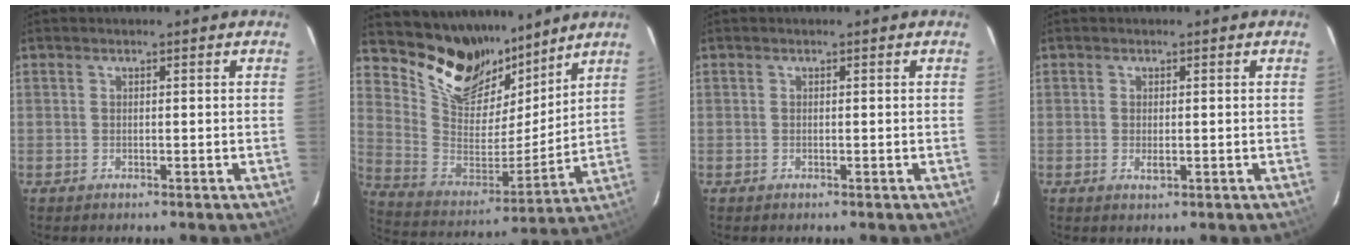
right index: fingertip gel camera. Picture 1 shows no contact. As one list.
[{"total": 18.1, "force": [14.0, 9.2, 6.8], "torque": [-0.159, -0.012, 0.263]}, {"total": 0.0}, {"total": 0.7, "force": [-0.1, 0.3, 0.6], "torque": [-0.013, 0.001, -0.001]}]